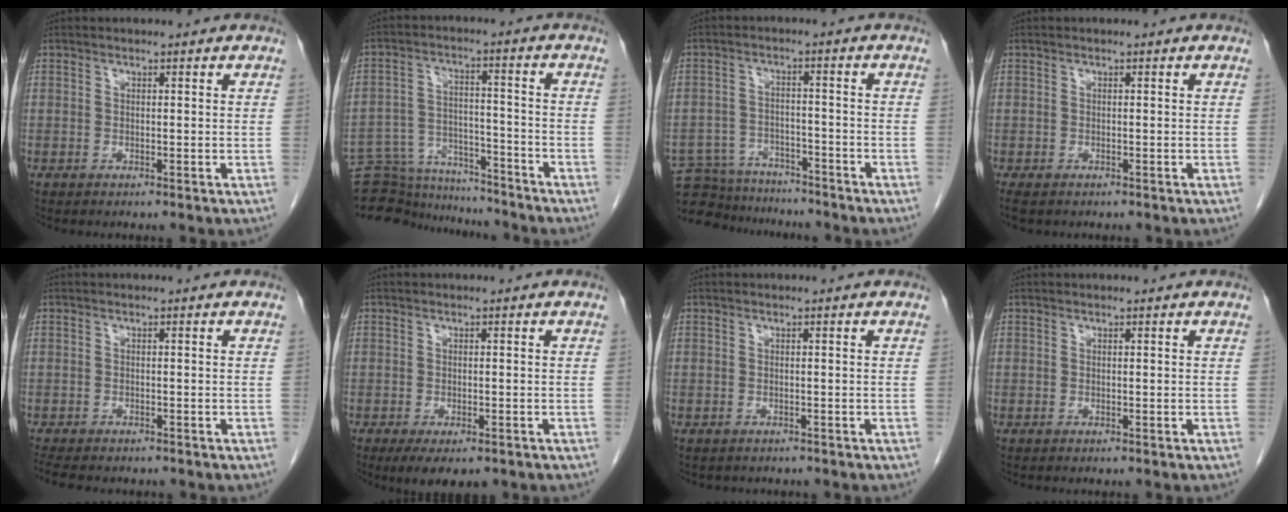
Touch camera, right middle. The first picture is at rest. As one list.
[{"total": 15.1, "force": [-14.5, 3.4, 2.7], "torque": [-0.052, 0.028, -0.221]}, {"total": 11.8, "force": [-11.0, 3.8, 1.9], "torque": [-0.041, 0.010, -0.164]}, {"total": 2.2, "force": [-1.6, 1.0, 1.0], "torque": [-0.021, -0.005, -0.022]}, {"total": 6.5, "force": [-5.5, 1.9, 2.8], "torque": [-0.044, -0.010, -0.079]}, {"total": 5.5, "force": [-3.6, 2.4, 3.4], "torque": [-0.047, -0.007, -0.052]}, {"total": 1.4, "force": [-1.2, 0.7, 0.1], "torque": [-0.011, -0.001, -0.016]}, {"total": 0.0}]